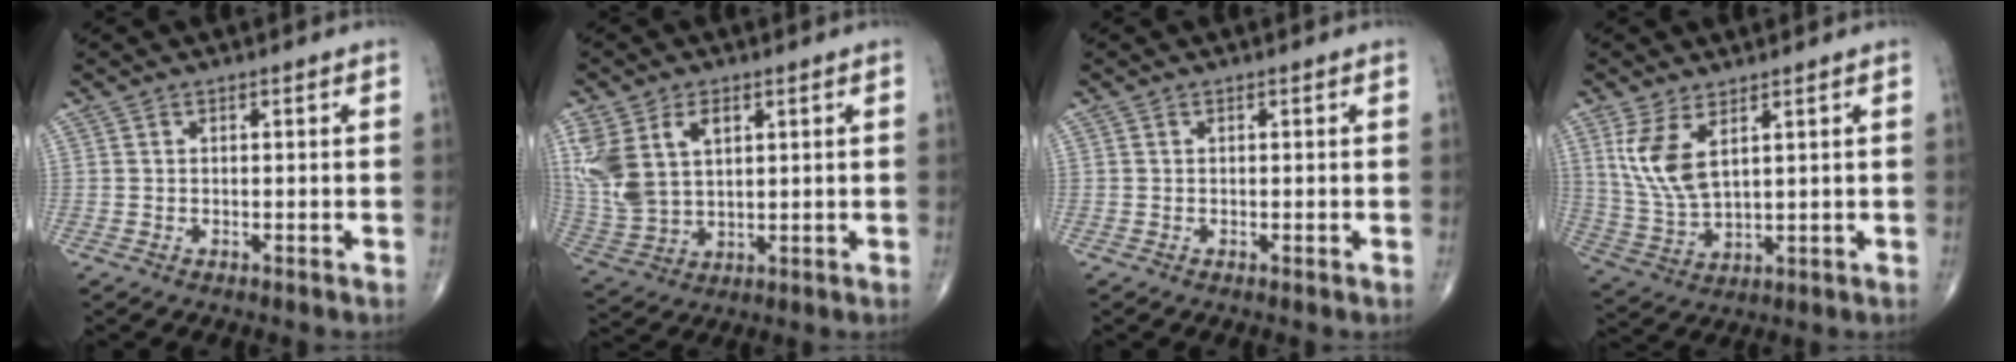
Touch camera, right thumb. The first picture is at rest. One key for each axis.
{"total": 13.4, "fx": 4.7, "fy": 8.3, "fz": 9.4, "tx": -0.208, "ty": -0.004, "tz": 0.108}
{"total": 0.0}
{"total": 9.2, "fx": 3.8, "fy": 4.1, "fz": 7.3, "tx": -0.153, "ty": -0.018, "tz": 0.089}